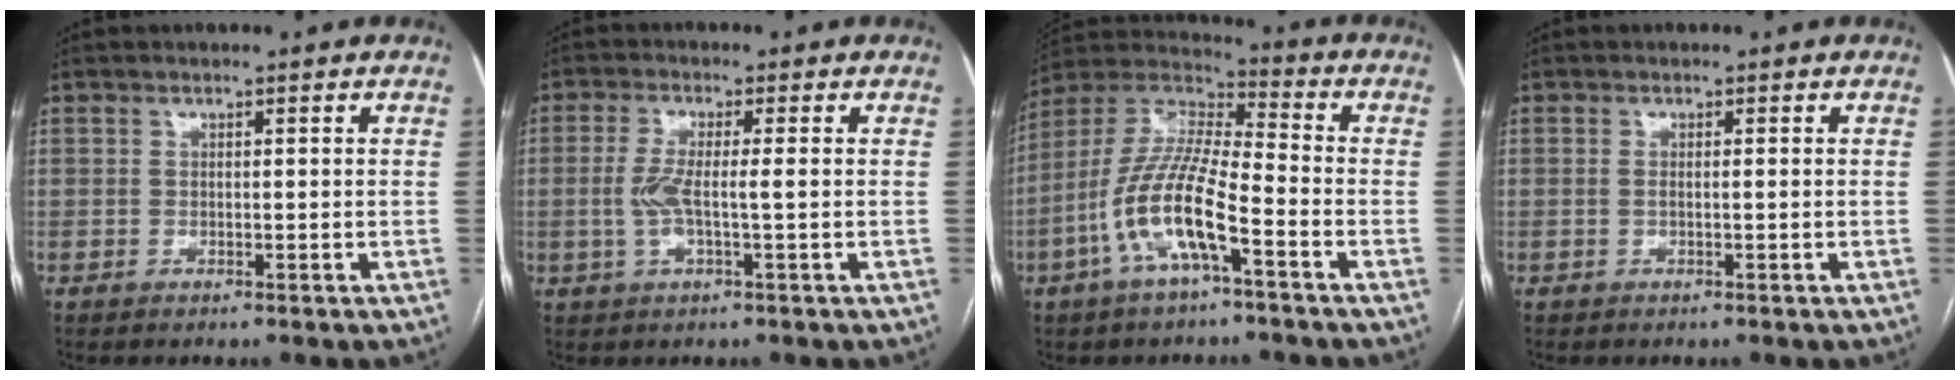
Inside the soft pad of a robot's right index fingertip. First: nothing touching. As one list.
[{"total": 4.5, "force": [-0.5, 0.6, 4.5], "torque": [-0.101, 0.000, -0.011]}, {"total": 13.6, "force": [-5.3, 2.8, 12.2], "torque": [-0.260, 0.006, -0.103]}, {"total": 0.7, "force": [-0.3, 0.1, 0.7], "torque": [-0.015, 0.001, -0.003]}]